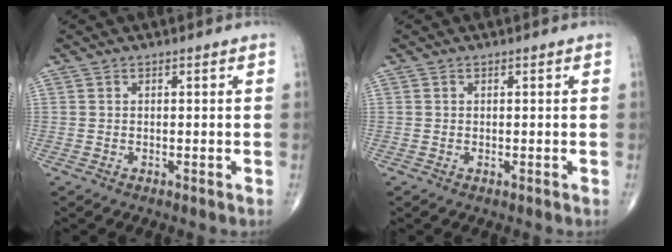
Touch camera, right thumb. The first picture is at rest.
{"total": 0.0}